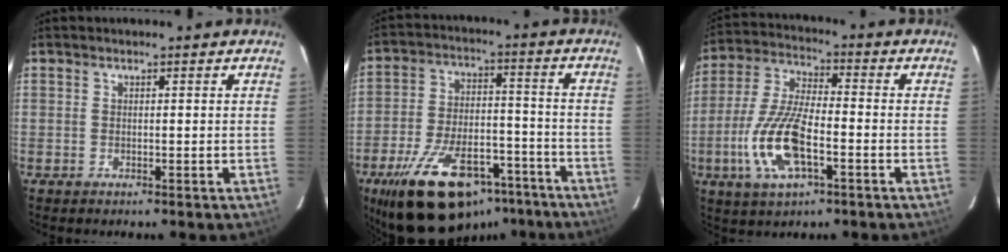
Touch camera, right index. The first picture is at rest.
{"total": 23.9, "force": [-16.2, 11.0, 13.6], "torque": [-0.252, -0.001, -0.237]}
{"total": 13.4, "force": [-4.7, 4.6, 11.7], "torque": [-0.251, -0.006, -0.091]}